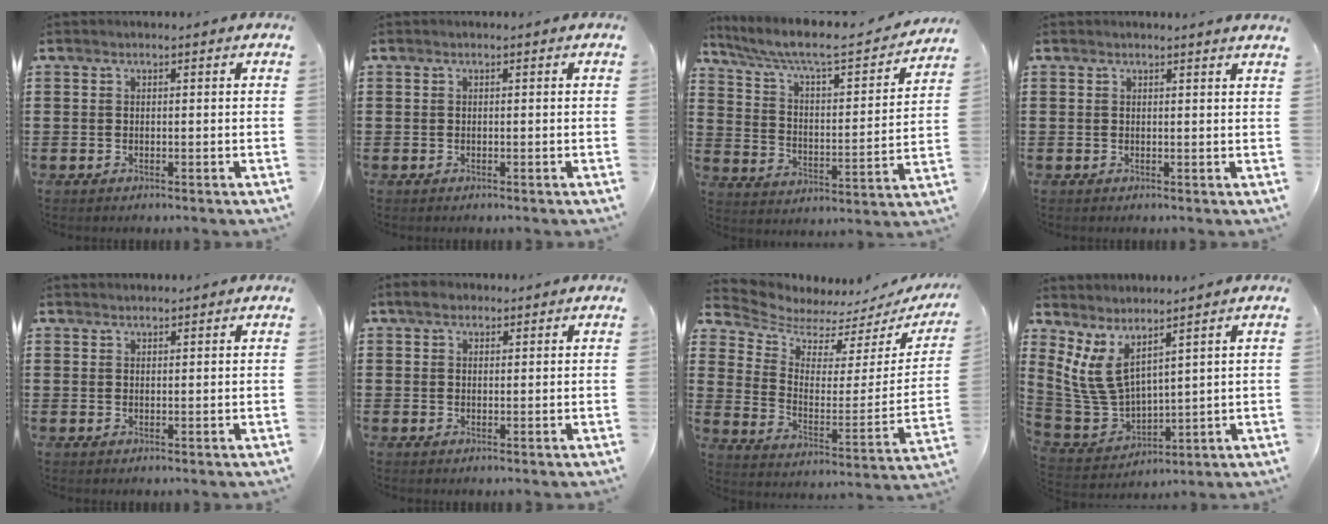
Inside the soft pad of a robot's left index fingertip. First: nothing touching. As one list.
[{"total": 0.0}, {"total": 7.3, "force": [6.2, 0.8, 3.8], "torque": [-0.099, -0.041, 0.099]}, {"total": 1.1, "force": [1.0, -0.2, 0.3], "torque": [-0.007, -0.004, 0.020]}, {"total": 1.3, "force": [1.3, 0.1, 0.0], "torque": [-0.002, 0.000, 0.025]}, {"total": 2.4, "force": [1.7, 1.3, 1.1], "torque": [-0.018, 0.006, 0.029]}, {"total": 4.9, "force": [4.6, 1.4, 0.5], "torque": [-0.044, -0.044, 0.077]}, {"total": 8.6, "force": [5.0, 4.0, 5.8], "torque": [-0.165, -0.032, 0.090]}]